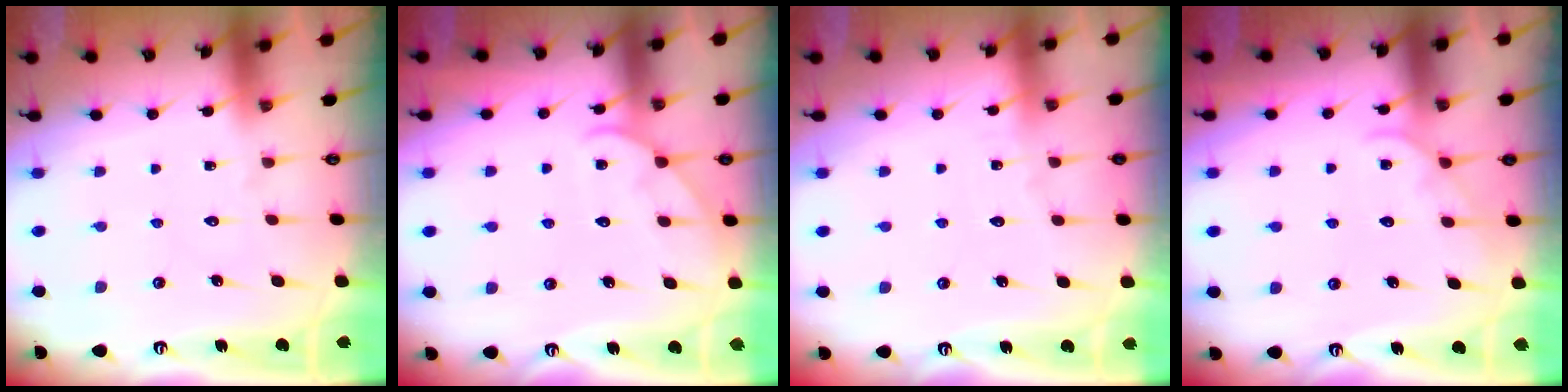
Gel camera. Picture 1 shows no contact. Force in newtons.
{"total": 4.6, "press": 4.6, "slide": 0.5}
{"total": 2.5, "press": 2.5, "slide": 0.3}
{"total": 6.2, "press": 6.2, "slide": 0.4}